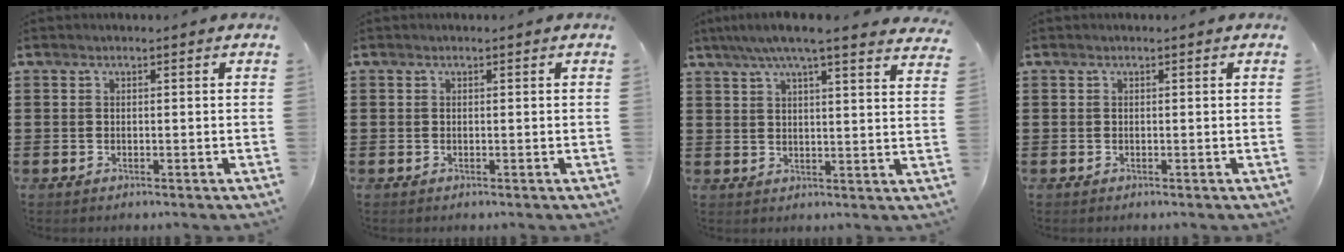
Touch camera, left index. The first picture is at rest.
{"total": 0.0}
{"total": 6.4, "force": [5.3, 0.0, 3.5], "torque": [-0.084, -0.014, 0.093]}
{"total": 0.0}